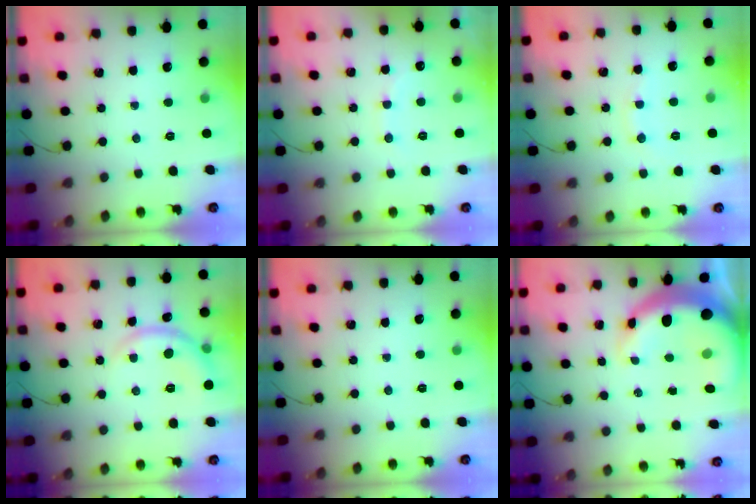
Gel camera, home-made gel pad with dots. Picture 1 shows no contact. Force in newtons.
{"total": 7.3, "press": 7.2, "slide": 1.0}
{"total": 4.9, "press": 4.8, "slide": 1.1}
{"total": 6.5, "press": 6.4, "slide": 0.9}
{"total": 0.0}
{"total": 9.7, "press": 9.4, "slide": 2.6}